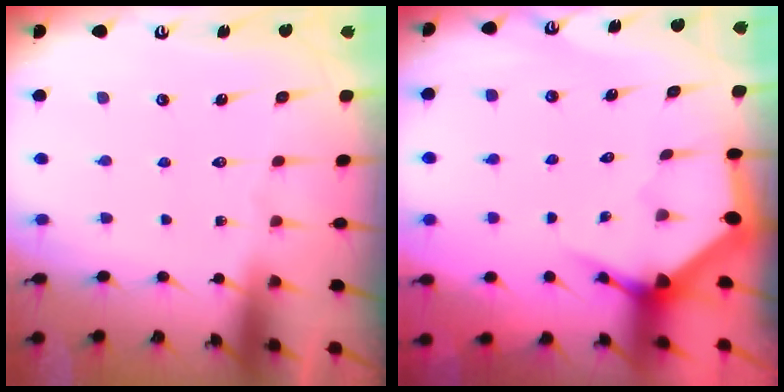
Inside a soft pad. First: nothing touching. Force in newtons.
{"total": 3.7, "press": 3.7, "slide": 0.5}